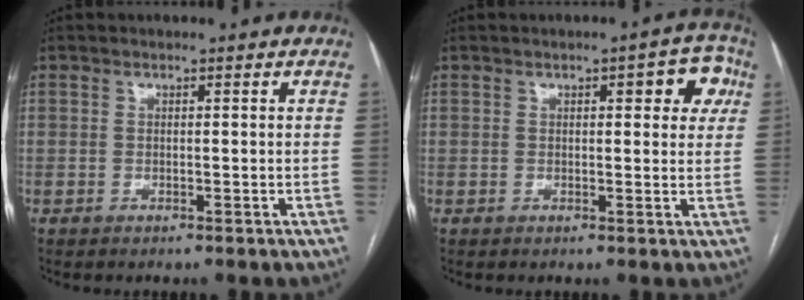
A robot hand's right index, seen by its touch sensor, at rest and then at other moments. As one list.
[{"total": 5.7, "force": [2.1, 2.0, 4.9], "torque": [-0.044, 0.015, 0.017]}]